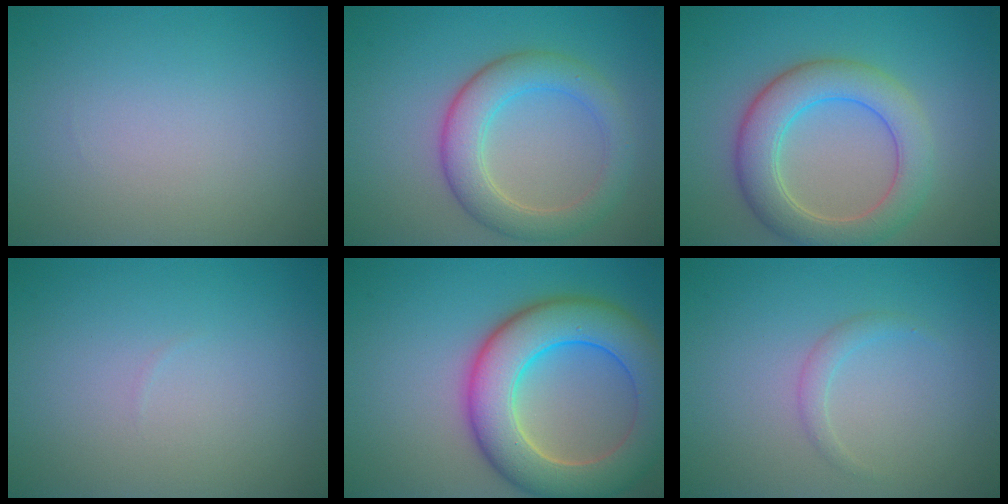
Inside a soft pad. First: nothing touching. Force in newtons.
{"total": 4.9, "press": 4.9, "slide": 0.4}
{"total": 6.0, "press": 6.0, "slide": 0.3}
{"total": 0.0}
{"total": 9.6, "press": 9.6, "slide": 0.4}
{"total": 1.1, "press": 1.1, "slide": 0.1}